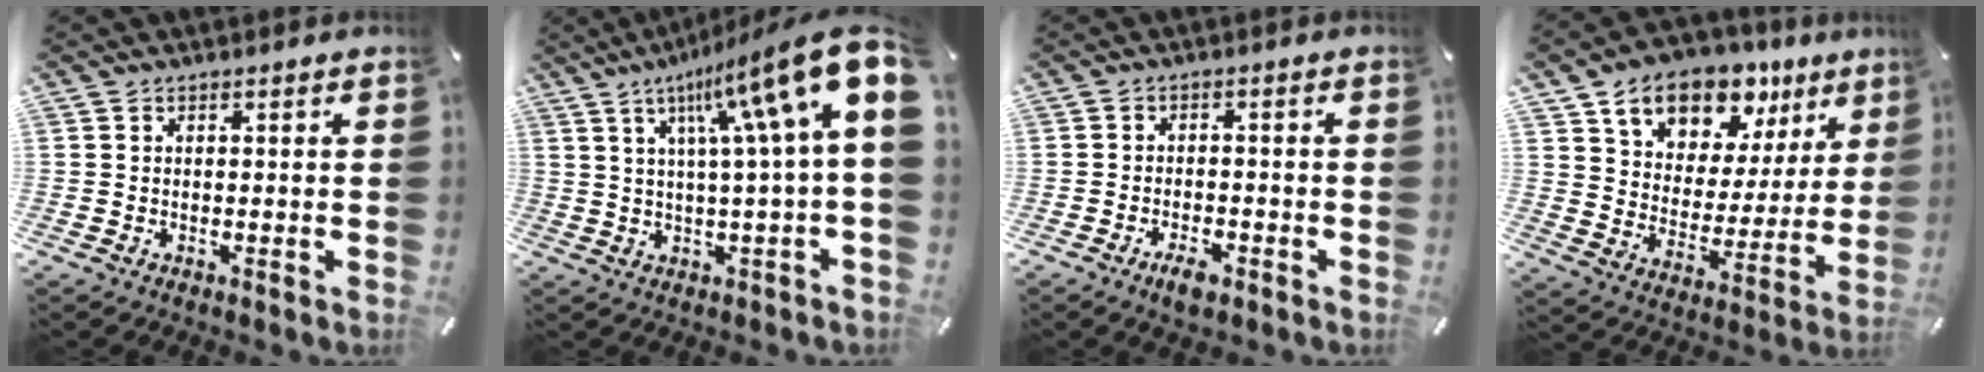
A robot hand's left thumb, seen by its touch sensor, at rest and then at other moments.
{"total": 19.3, "force": [8.5, 2.9, 17.1], "torque": [-0.270, -0.055, 0.126]}
{"total": 3.7, "force": [-2.5, 1.6, 2.3], "torque": [-0.041, 0.010, -0.045]}
{"total": 14.1, "force": [10.0, 8.8, 4.5], "torque": [-0.071, -0.070, 0.178]}